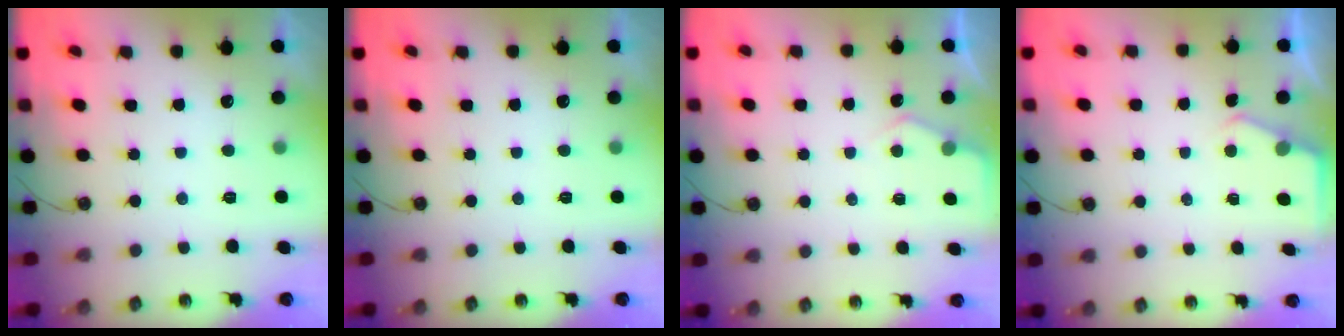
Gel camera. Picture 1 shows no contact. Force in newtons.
{"total": 0.0}
{"total": 4.3, "press": 4.3, "slide": 0.5}
{"total": 2.3, "press": 2.3, "slide": 0.3}